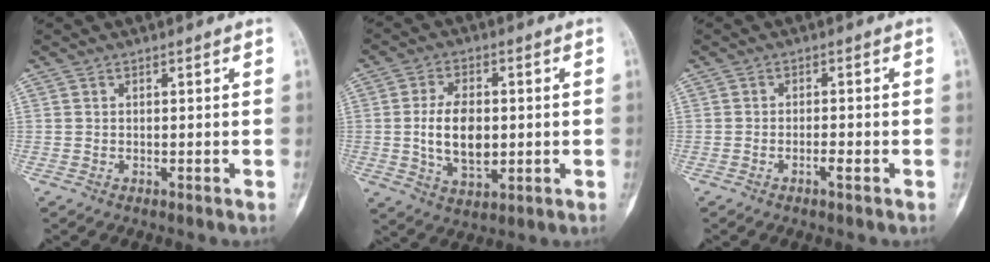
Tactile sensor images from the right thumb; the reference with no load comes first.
{"total": 10.0, "force": [-0.2, 5.8, 8.1], "torque": [-0.130, -0.006, 0.001]}
{"total": 1.9, "force": [-0.9, 0.5, 1.5], "torque": [-0.030, 0.005, -0.017]}